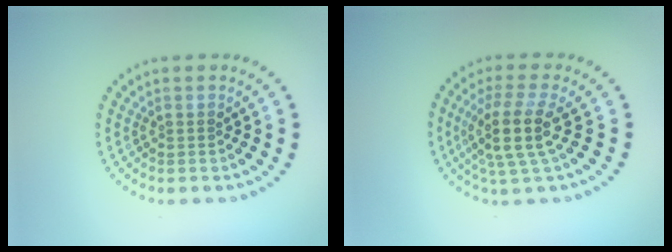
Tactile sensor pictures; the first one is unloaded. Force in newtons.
{"total": 4.3, "press": 3.5, "slide": 2.5}